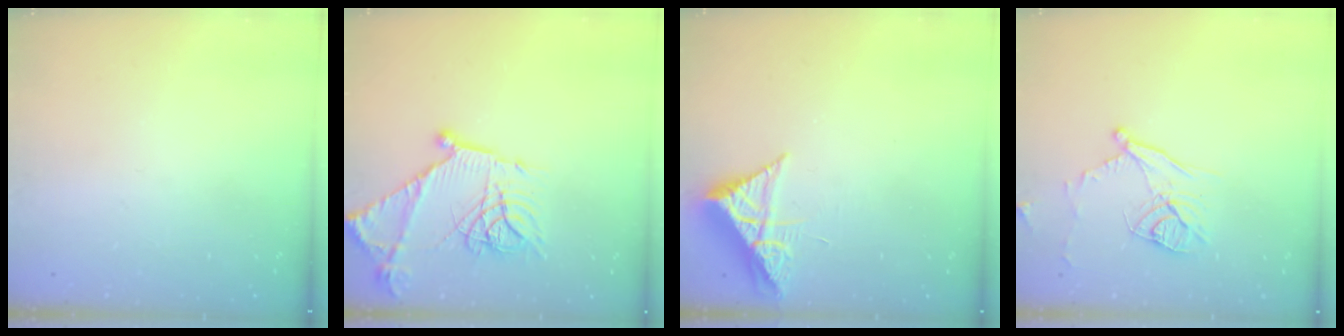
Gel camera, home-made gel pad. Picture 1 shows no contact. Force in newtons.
{"total": 16.5, "press": 16.4, "slide": 1.1}
{"total": 7.0, "press": 7.0, "slide": 0.3}
{"total": 11.3, "press": 11.0, "slide": 2.3}